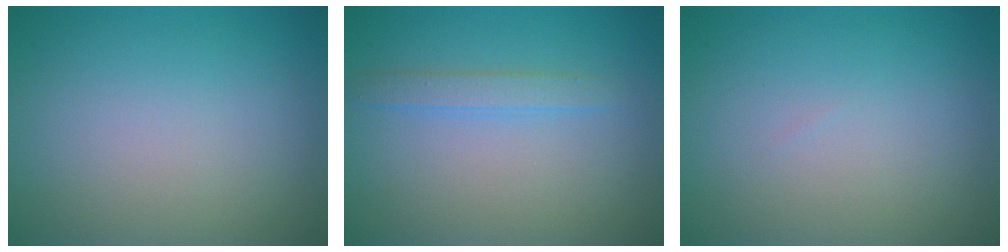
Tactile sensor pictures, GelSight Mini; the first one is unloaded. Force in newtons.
{"total": 1.6, "press": 1.6, "slide": 0.0}
{"total": 0.0}